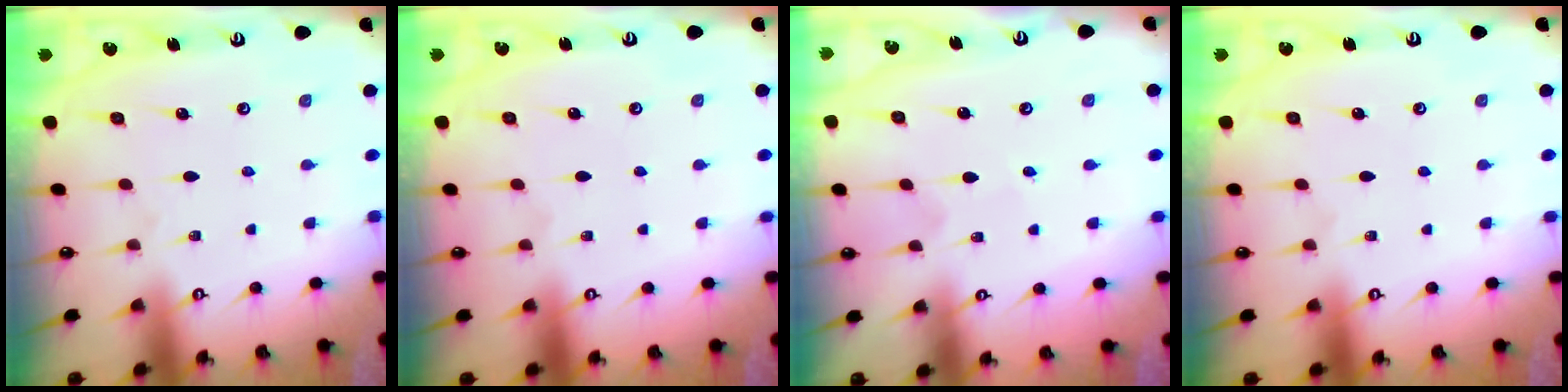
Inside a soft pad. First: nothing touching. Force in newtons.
{"total": 0.0}
{"total": 2.6, "press": 2.6, "slide": 0.3}
{"total": 0.0}